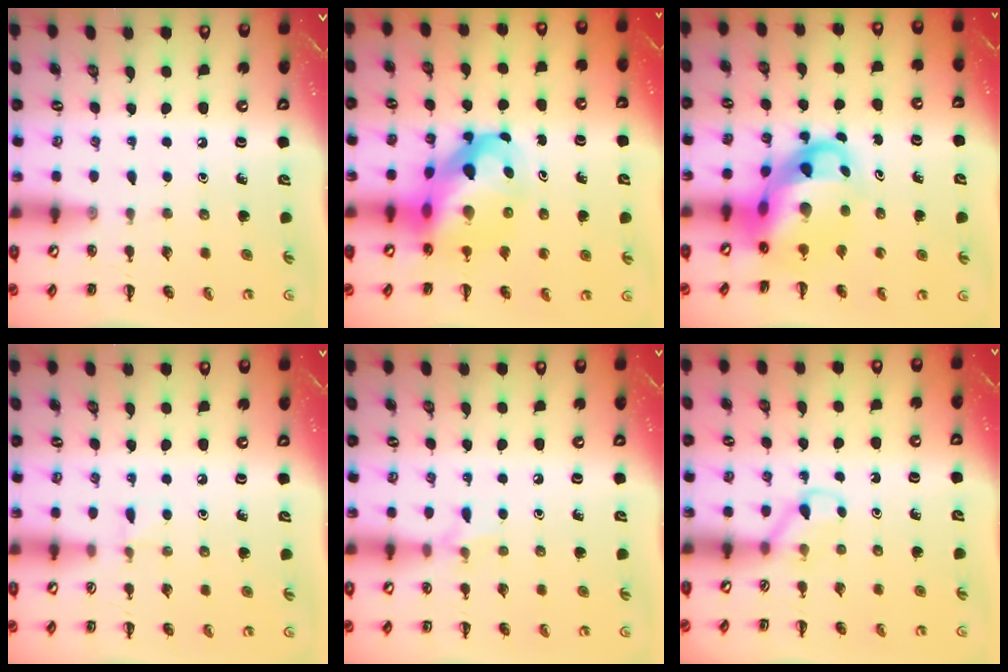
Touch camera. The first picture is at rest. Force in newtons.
{"total": 13.1, "press": 12.6, "slide": 3.4}
{"total": 8.7, "press": 8.3, "slide": 2.5}
{"total": 3.3, "press": 3.1, "slide": 1.2}
{"total": 5.5, "press": 5.2, "slide": 1.8}
{"total": 3.5, "press": 3.3, "slide": 1.2}